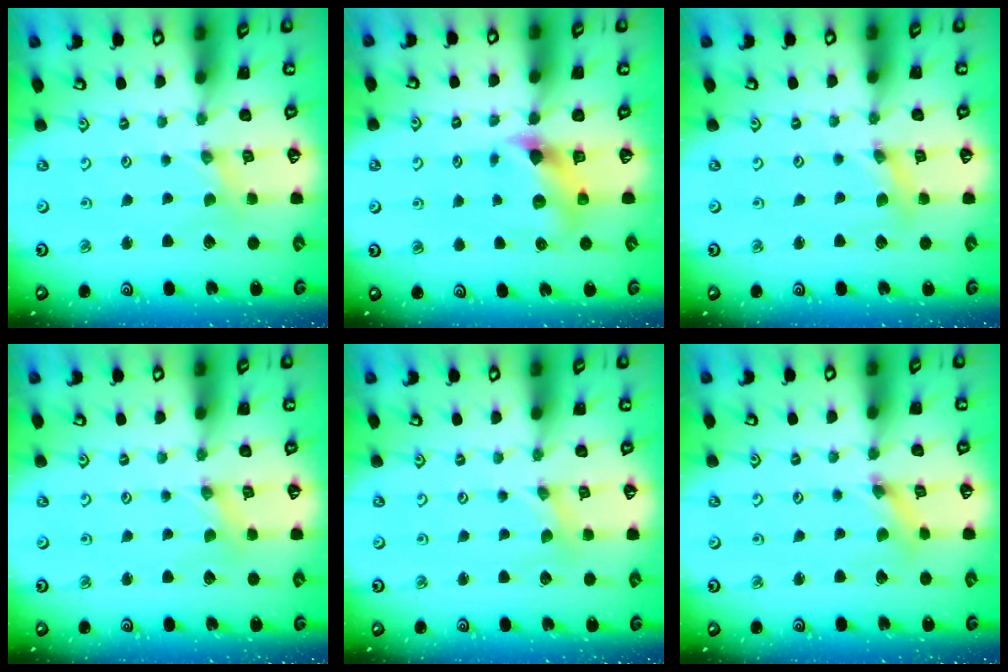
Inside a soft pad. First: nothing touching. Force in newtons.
{"total": 7.3, "press": 7.3, "slide": 0.6}
{"total": 2.1, "press": 2.1, "slide": 0.3}
{"total": 0.0}
{"total": 0.0}
{"total": 2.5, "press": 2.5, "slide": 0.1}